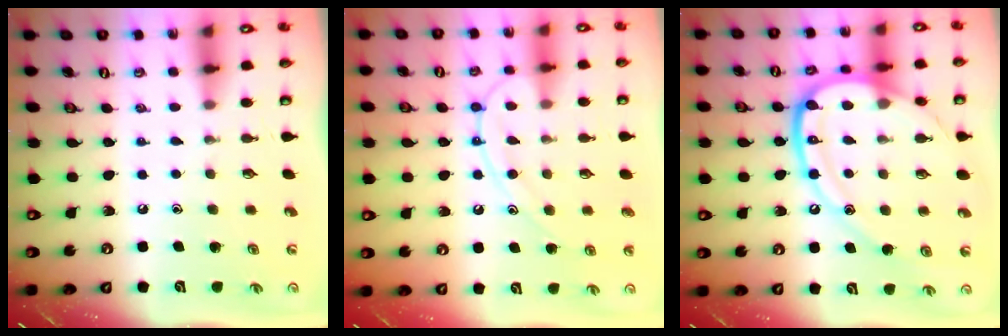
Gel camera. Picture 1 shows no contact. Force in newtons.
{"total": 12.6, "press": 12.6, "slide": 1.1}
{"total": 18.4, "press": 18.3, "slide": 1.9}